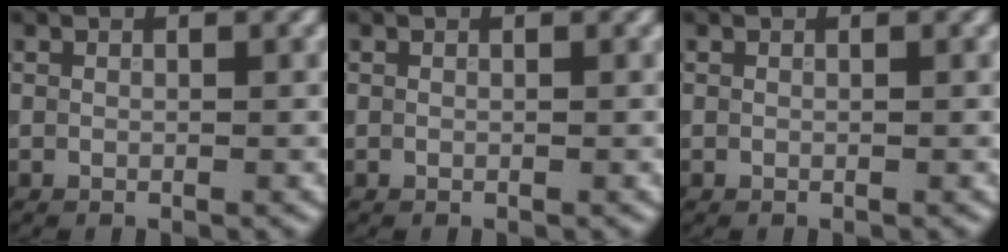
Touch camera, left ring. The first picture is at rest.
{"total": 0.0}
{"total": 0.0}